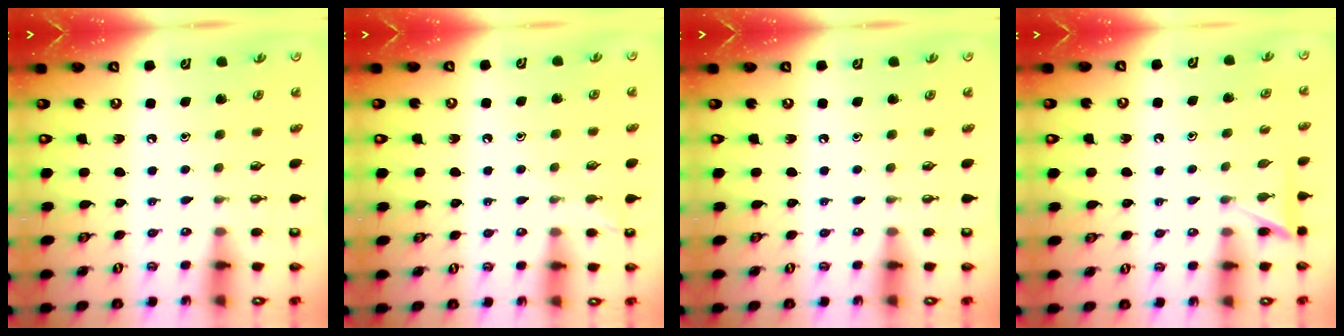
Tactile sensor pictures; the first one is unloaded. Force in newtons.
{"total": 2.9, "press": 2.9, "slide": 0.3}
{"total": 0.0}
{"total": 5.1, "press": 5.1, "slide": 0.5}